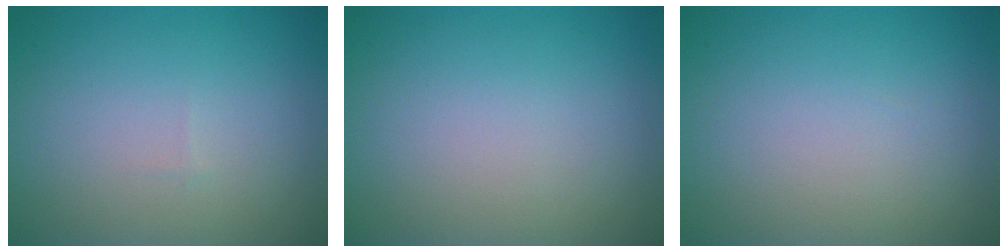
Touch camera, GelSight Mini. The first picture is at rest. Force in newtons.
{"total": 0.0}
{"total": 0.0}